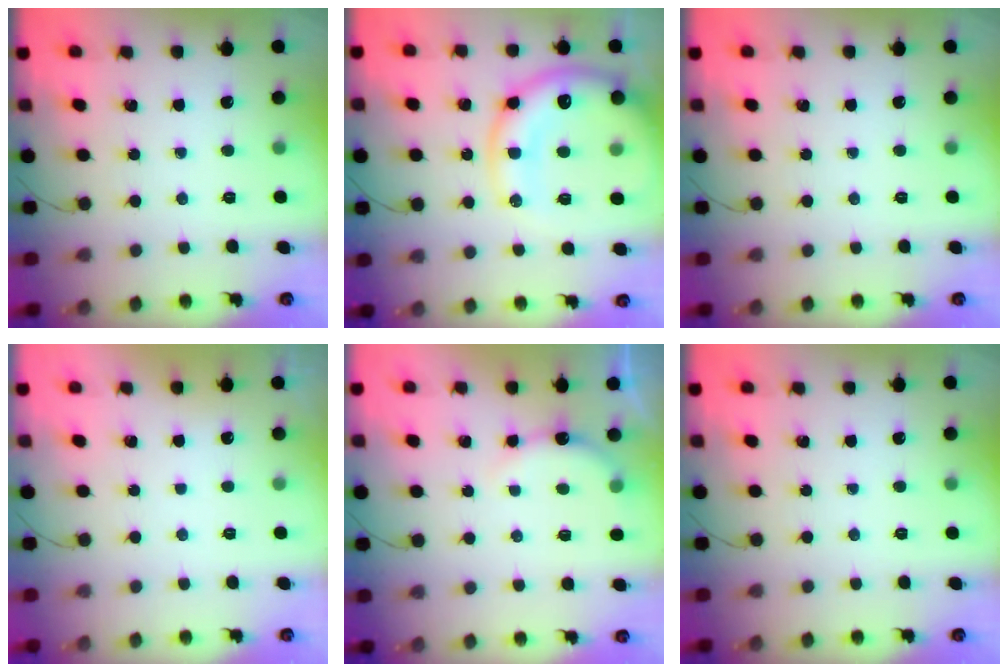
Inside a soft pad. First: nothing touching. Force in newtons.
{"total": 18.9, "press": 18.5, "slide": 3.6}
{"total": 0.0}
{"total": 2.8, "press": 2.8, "slide": 0.1}
{"total": 5.0, "press": 4.9, "slide": 0.9}
{"total": 0.0}